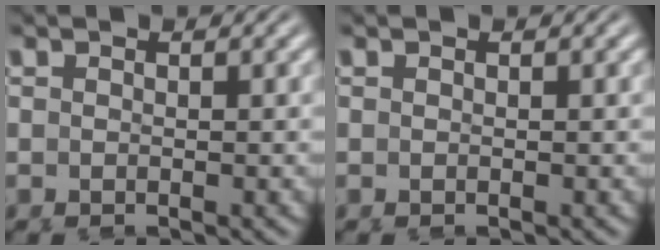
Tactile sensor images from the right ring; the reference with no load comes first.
{"total": 0.0}